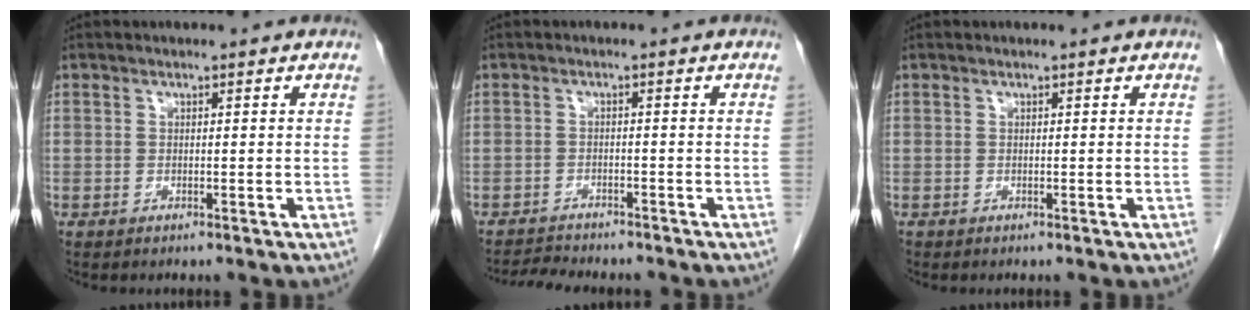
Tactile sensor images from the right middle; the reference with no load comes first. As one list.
[{"total": 5.1, "force": [-4.9, 0.7, 1.0], "torque": [-0.017, -0.011, -0.077]}, {"total": 0.0}]